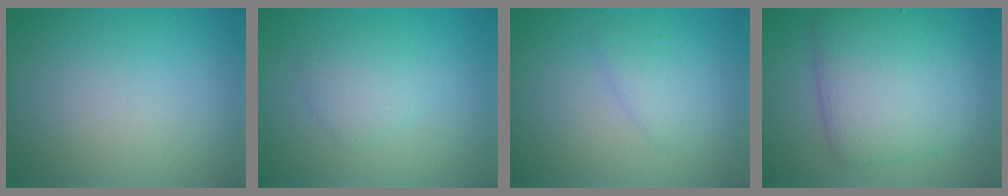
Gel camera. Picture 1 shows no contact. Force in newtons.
{"total": 2.2, "press": 2.2, "slide": 0.0}
{"total": 1.7, "press": 1.7, "slide": 0.2}
{"total": 7.4, "press": 7.4, "slide": 0.2}